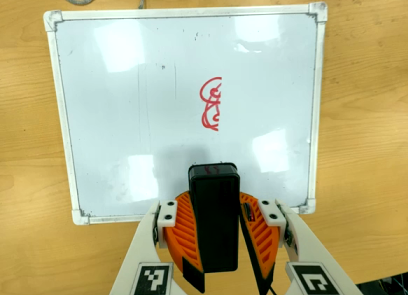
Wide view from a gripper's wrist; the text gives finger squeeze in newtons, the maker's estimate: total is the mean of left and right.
{"total": 10.6, "left": 10.1, "right": 11.1}